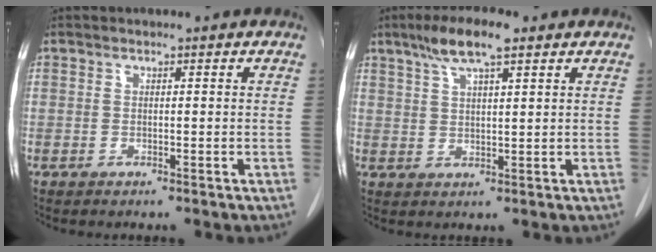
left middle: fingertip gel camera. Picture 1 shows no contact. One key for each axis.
{"total": 7.1, "fx": 4.6, "fy": 1.1, "fz": 5.2, "tx": -0.105, "ty": 0.012, "tz": 0.083}